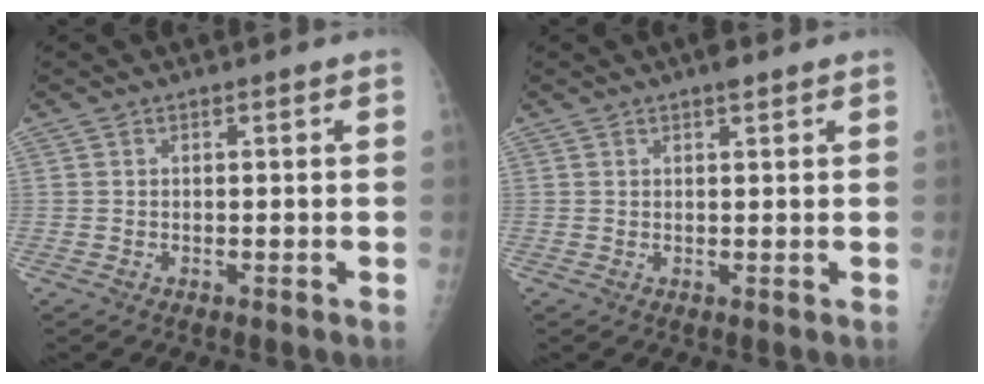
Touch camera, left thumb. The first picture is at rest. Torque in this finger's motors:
{"motor_torque": [3.17, 1.84, 0.39, -0.27, 0.01]}